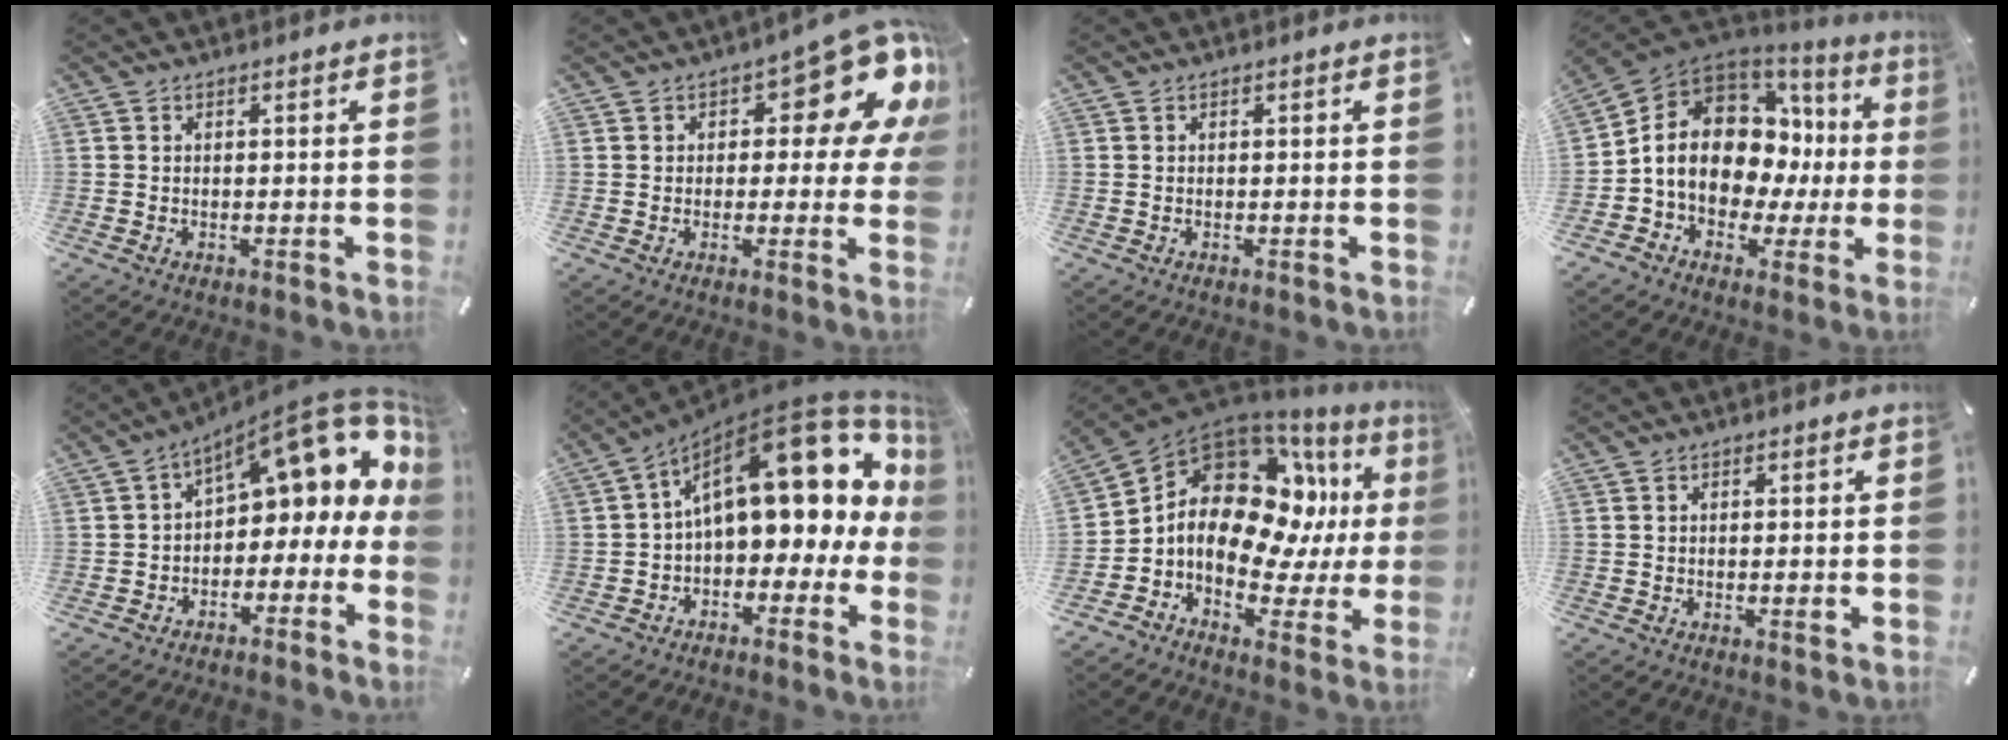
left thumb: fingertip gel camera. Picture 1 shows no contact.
{"total": 14.2, "force": [7.9, 6.2, 10.1], "torque": [-0.120, -0.063, 0.129]}
{"total": 0.0}
{"total": 14.1, "force": [1.3, 10.8, 9.0], "torque": [-0.162, -0.018, 0.023]}
{"total": 14.3, "force": [7.0, 6.9, 10.5], "torque": [-0.141, -0.053, 0.112]}
{"total": 21.7, "force": [7.5, 10.7, 17.3], "torque": [-0.240, -0.044, 0.133]}
{"total": 17.1, "force": [2.3, 12.5, 11.5], "torque": [-0.196, -0.031, 0.034]}
{"total": 1.4, "force": [0.0, 0.5, 1.3], "torque": [-0.015, -0.005, -0.002]}